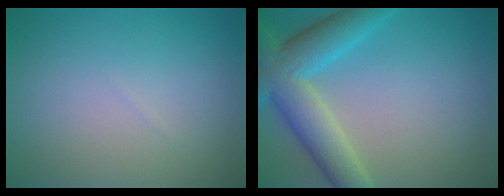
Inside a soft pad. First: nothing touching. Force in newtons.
{"total": 7.5, "press": 7.5, "slide": 0.3}